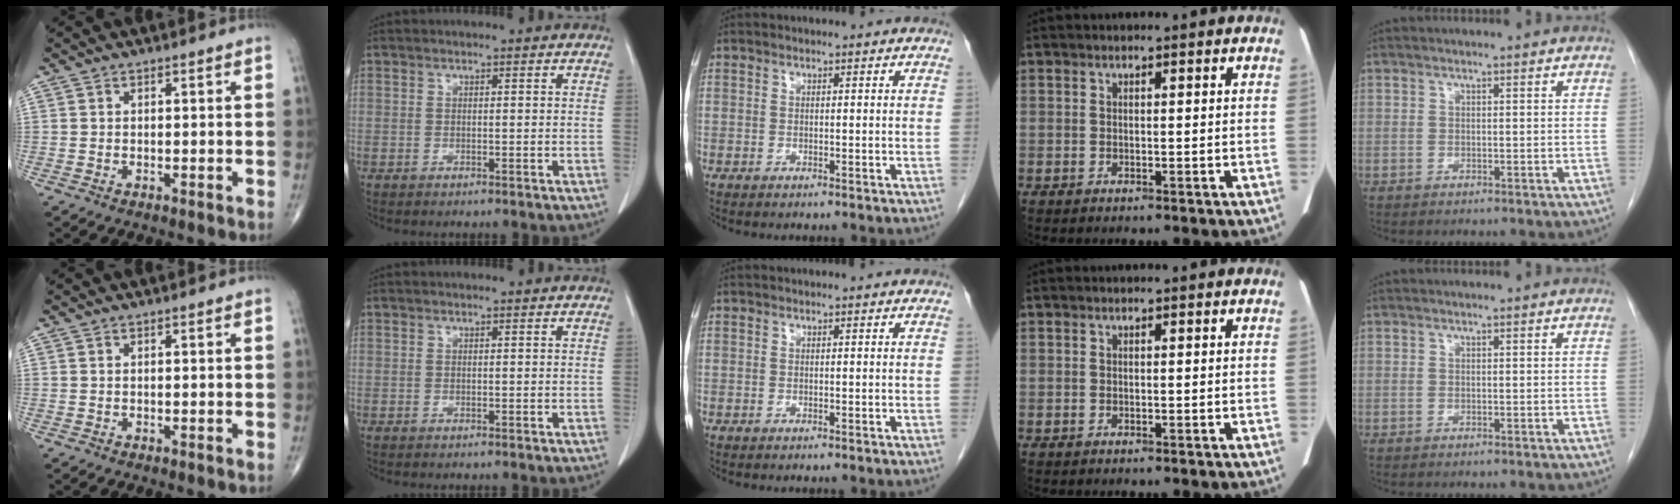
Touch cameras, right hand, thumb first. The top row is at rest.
{}